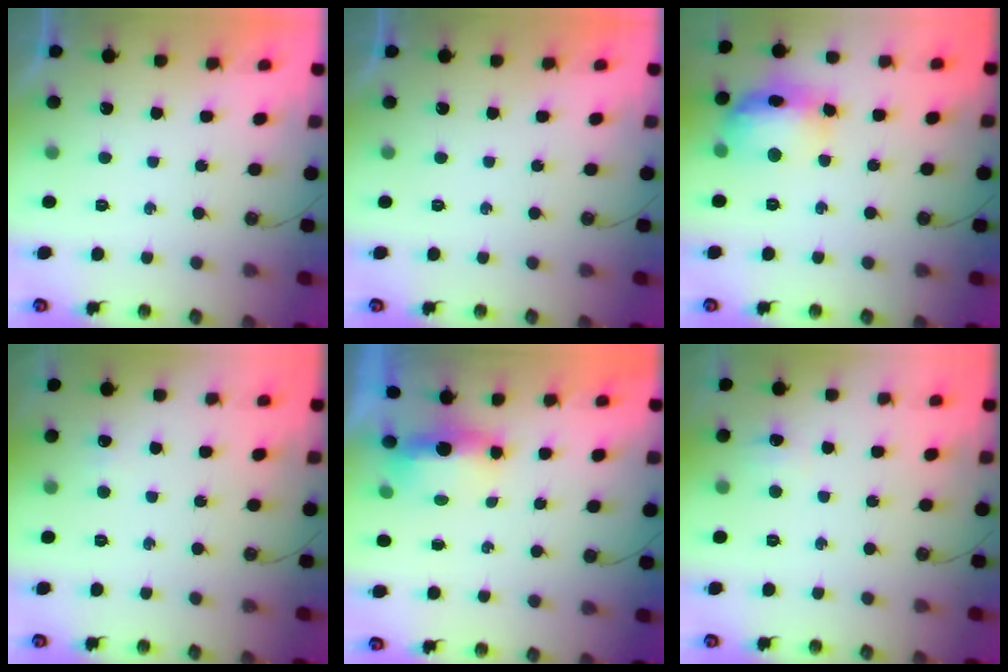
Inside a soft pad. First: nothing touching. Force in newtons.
{"total": 0.0}
{"total": 15.8, "press": 15.7, "slide": 1.2}
{"total": 3.2, "press": 3.2, "slide": 0.4}
{"total": 11.6, "press": 6.5, "slide": 9.7}
{"total": 5.4, "press": 5.4, "slide": 0.7}